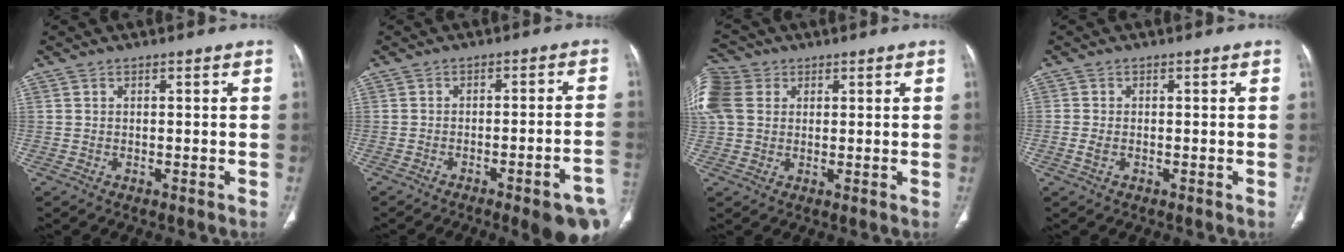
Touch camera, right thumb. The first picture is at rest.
{"total": 12.6, "force": [-6.7, 1.9, 10.5], "torque": [-0.099, 0.033, -0.082]}
{"total": 12.1, "force": [3.4, 9.7, 6.4], "torque": [-0.164, 0.025, 0.063]}
{"total": 1.7, "force": [-0.4, 1.1, 1.2], "torque": [-0.029, 0.002, -0.009]}